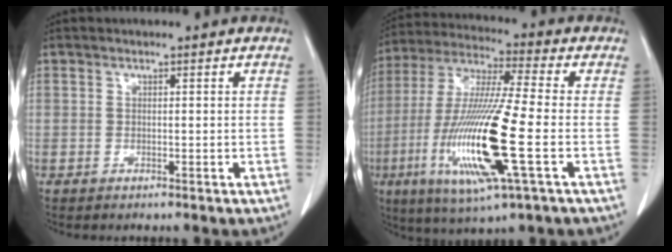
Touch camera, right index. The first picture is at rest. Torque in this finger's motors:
{"motor_torque": [2.14, 0.00, 1.05, 0.21]}